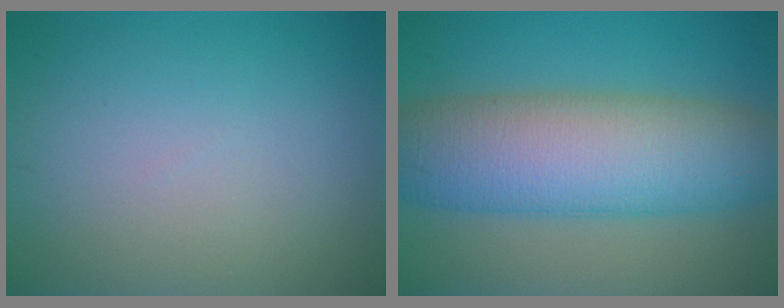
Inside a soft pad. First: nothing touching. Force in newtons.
{"total": 11.2, "press": 11.2, "slide": 0.4}